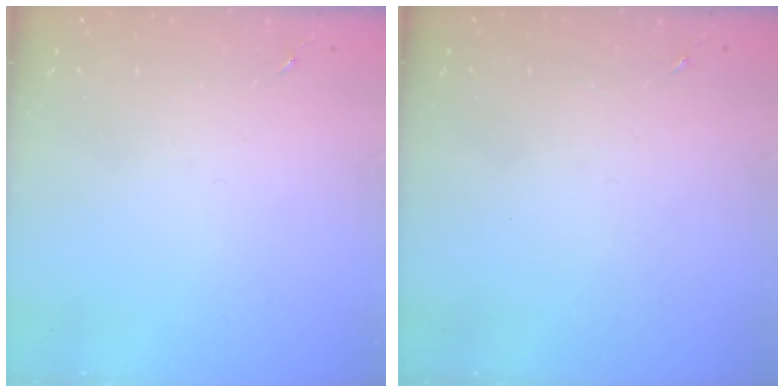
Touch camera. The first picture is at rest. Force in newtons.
{"total": 0.0}